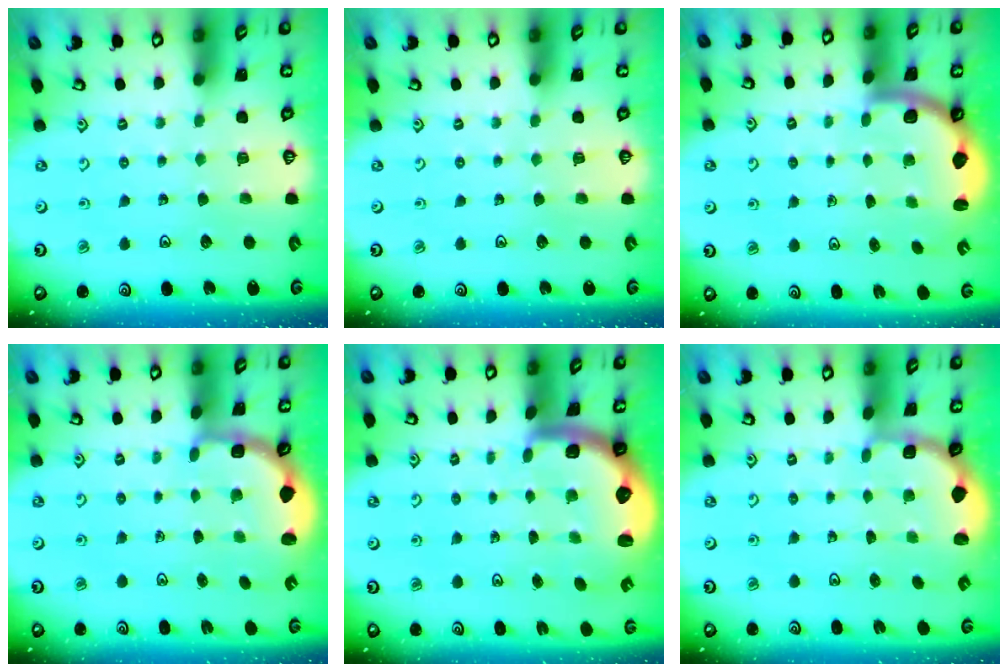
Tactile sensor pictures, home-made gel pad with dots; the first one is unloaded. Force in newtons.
{"total": 0.0}
{"total": 2.0, "press": 1.9, "slide": 0.5}
{"total": 3.0, "press": 2.0, "slide": 2.2}
{"total": 2.8, "press": 2.5, "slide": 1.4}
{"total": 2.0, "press": 1.8, "slide": 0.8}